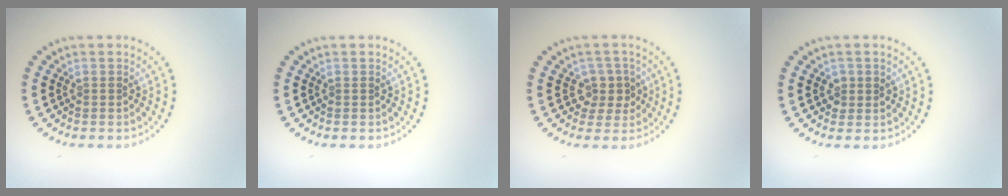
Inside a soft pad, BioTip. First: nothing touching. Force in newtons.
{"total": 0.0}
{"total": 2.3, "press": 2.0, "slide": 1.1}
{"total": 1.1, "press": 1.1, "slide": 0.3}